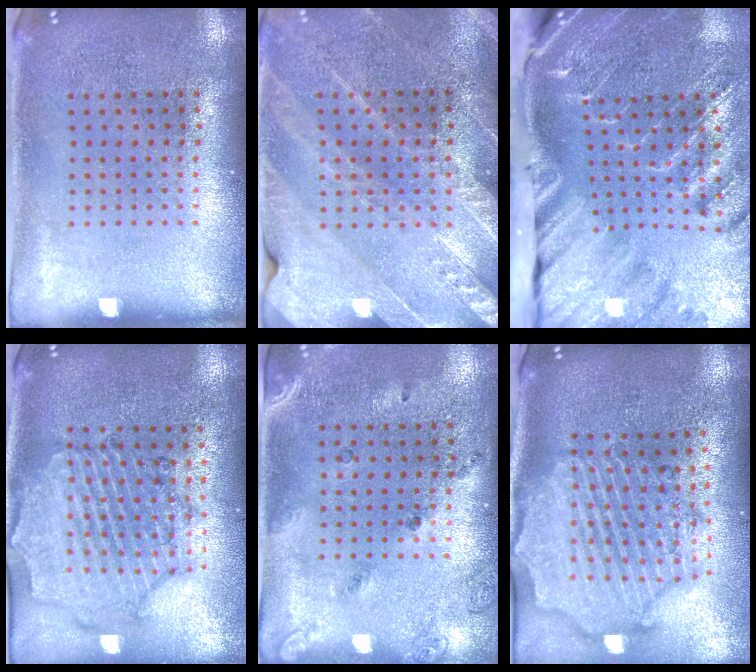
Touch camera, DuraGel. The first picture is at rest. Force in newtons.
{"total": 2.6, "press": 2.5, "slide": 0.7}
{"total": 3.4, "press": 3.0, "slide": 1.5}
{"total": 1.6, "press": 1.6, "slide": 0.3}
{"total": 1.5, "press": 1.1, "slide": 1.0}
{"total": 3.2, "press": 2.8, "slide": 1.6}